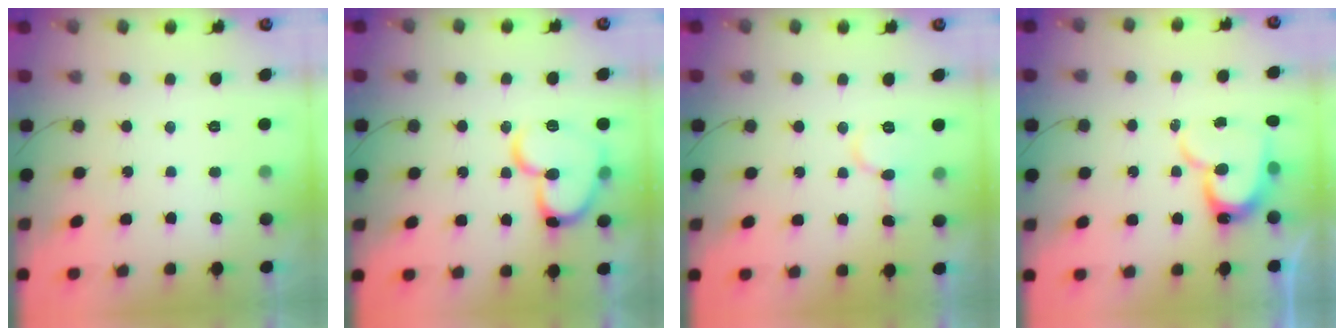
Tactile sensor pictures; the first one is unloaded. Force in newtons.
{"total": 16.7, "press": 16.6, "slide": 1.8}
{"total": 7.5, "press": 7.5, "slide": 0.3}
{"total": 13.7, "press": 13.6, "slide": 1.2}